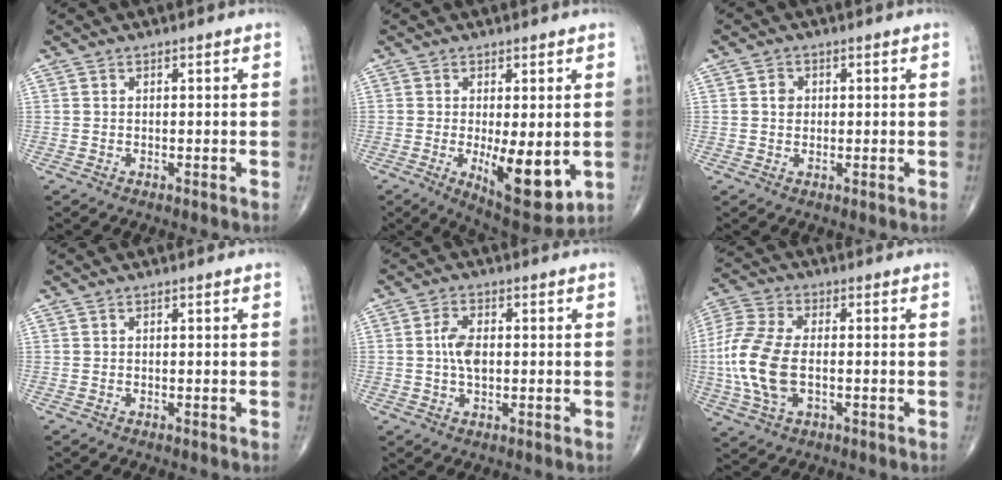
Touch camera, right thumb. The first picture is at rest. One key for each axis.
{"total": 11.3, "fx": -1.9, "fy": 4.2, "fz": 10.3, "tx": -0.141, "ty": -0.029, "tz": -0.016}
{"total": 2.3, "fx": 0.4, "fy": 2.0, "fz": 1.1, "tx": -0.010, "ty": 0.002, "tz": 0.004}
{"total": 0.0}
{"total": 4.8, "fx": 0.1, "fy": 2.6, "fz": 4.0, "tx": -0.083, "ty": 0.005, "tz": -0.002}
{"total": 13.8, "fx": -1.6, "fy": 7.7, "fz": 11.4, "tx": -0.264, "ty": 0.009, "tz": -0.031}